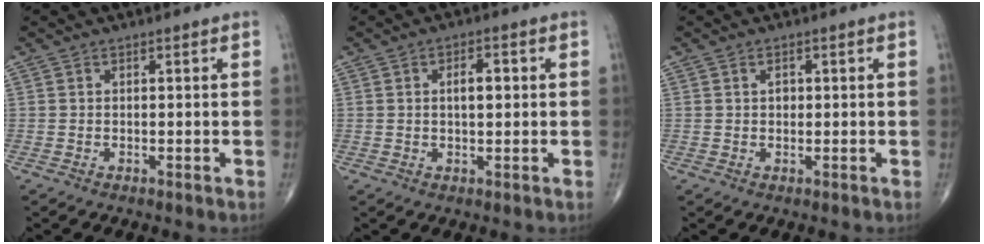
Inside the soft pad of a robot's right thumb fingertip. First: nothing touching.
{"total": 3.8, "force": [0.6, 1.7, 3.3], "torque": [-0.047, 0.002, 0.007]}
{"total": 1.4, "force": [0.3, 1.0, 0.9], "torque": [-0.010, 0.001, 0.005]}